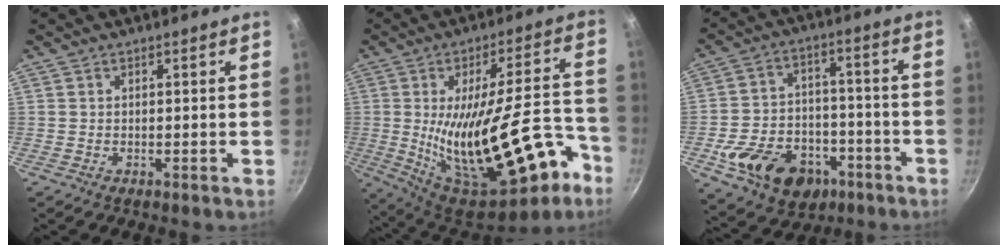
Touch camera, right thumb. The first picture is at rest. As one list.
[{"total": 28.5, "force": [-8.5, 11.8, 24.5], "torque": [-0.350, 0.033, -0.096]}, {"total": 17.6, "force": [-7.9, 12.4, 9.8], "torque": [-0.144, 0.056, -0.115]}]